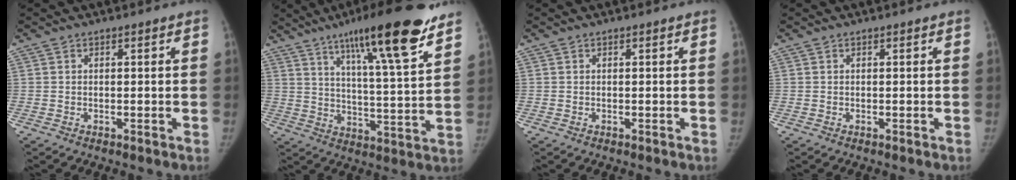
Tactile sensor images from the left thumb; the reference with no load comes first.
{"total": 20.7, "force": [13.3, 2.8, 15.6], "torque": [-0.221, -0.053, 0.206]}
{"total": 0.0}
{"total": 0.0}